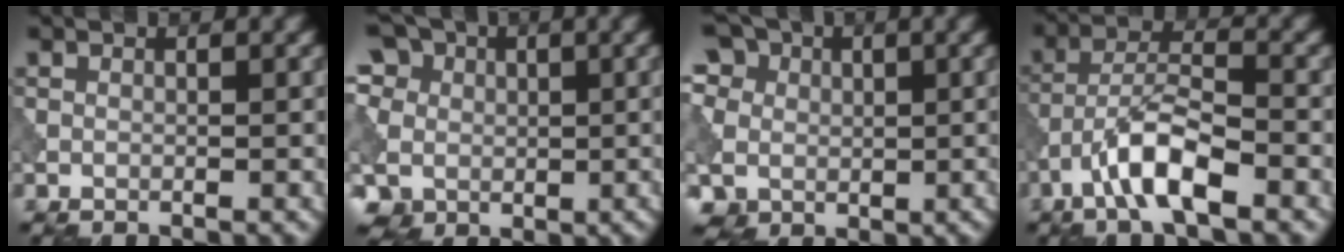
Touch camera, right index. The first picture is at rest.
{"total": 15.9, "force": [4.4, 13.4, 7.5], "torque": [-0.201, 0.033, 0.053]}
{"total": 14.5, "force": [4.7, 11.9, 6.9], "torque": [-0.179, 0.030, 0.065]}
{"total": 6.0, "force": [-3.3, 1.6, 4.7], "torque": [-0.086, 0.012, -0.064]}